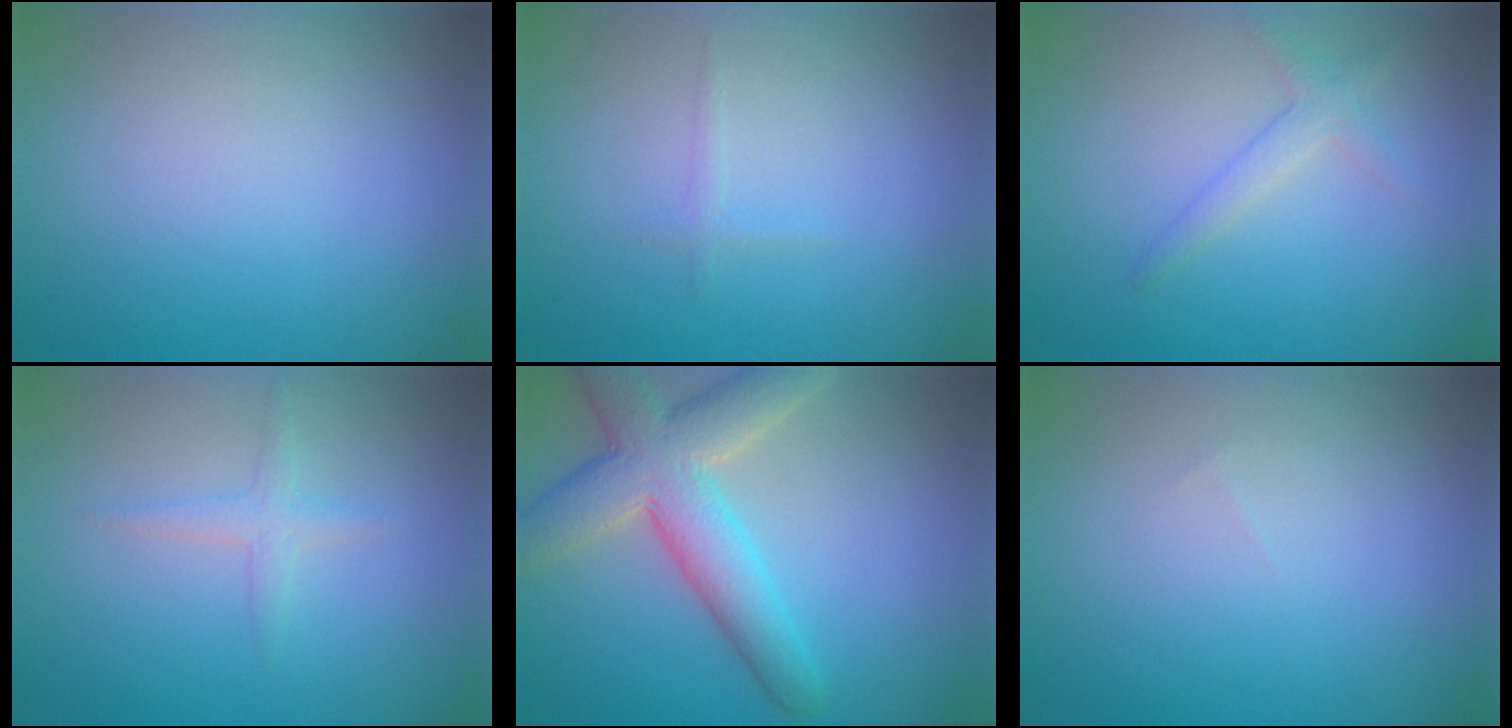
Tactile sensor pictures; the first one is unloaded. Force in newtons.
{"total": 0.6, "press": 0.6, "slide": 0.0}
{"total": 1.8, "press": 1.8, "slide": 0.1}
{"total": 1.4, "press": 1.4, "slide": 0.0}
{"total": 6.9, "press": 6.9, "slide": 0.4}
{"total": 0.0}